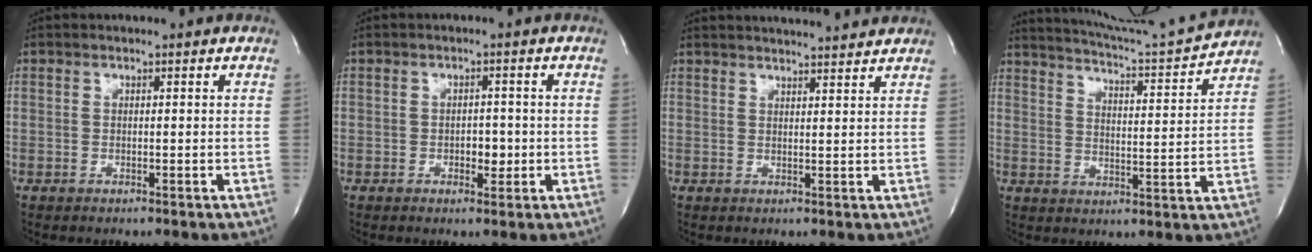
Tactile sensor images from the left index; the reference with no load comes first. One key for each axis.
{"total": 2.4, "fx": -0.6, "fy": 1.4, "fz": 1.8, "tx": -0.023, "ty": 0.003, "tz": -0.005}
{"total": 10.6, "fx": 10.1, "fy": 0.6, "fz": 3.2, "tx": -0.053, "ty": 0.018, "tz": 0.129}
{"total": 13.0, "fx": 12.6, "fy": -2.2, "fz": 2.6, "tx": -0.052, "ty": -0.043, "tz": 0.182}